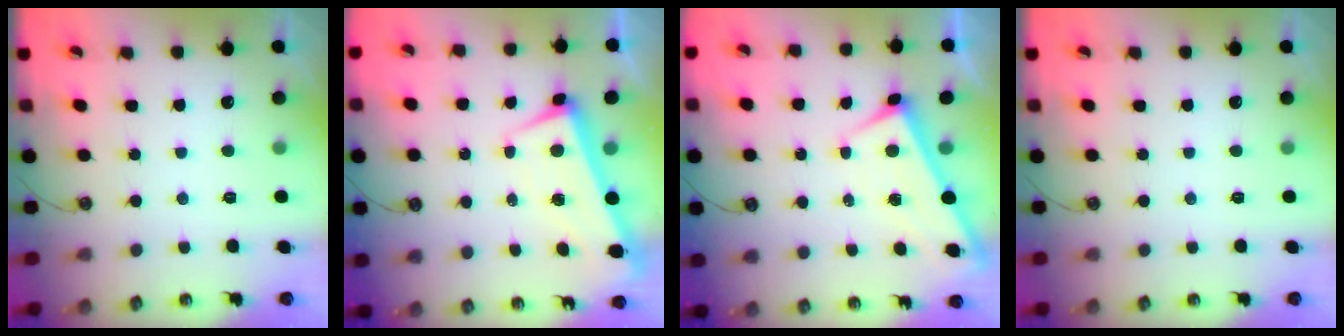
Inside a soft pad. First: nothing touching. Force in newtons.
{"total": 2.7, "press": 2.0, "slide": 1.8}
{"total": 1.9, "press": 1.9, "slide": 0.1}
{"total": 0.0}